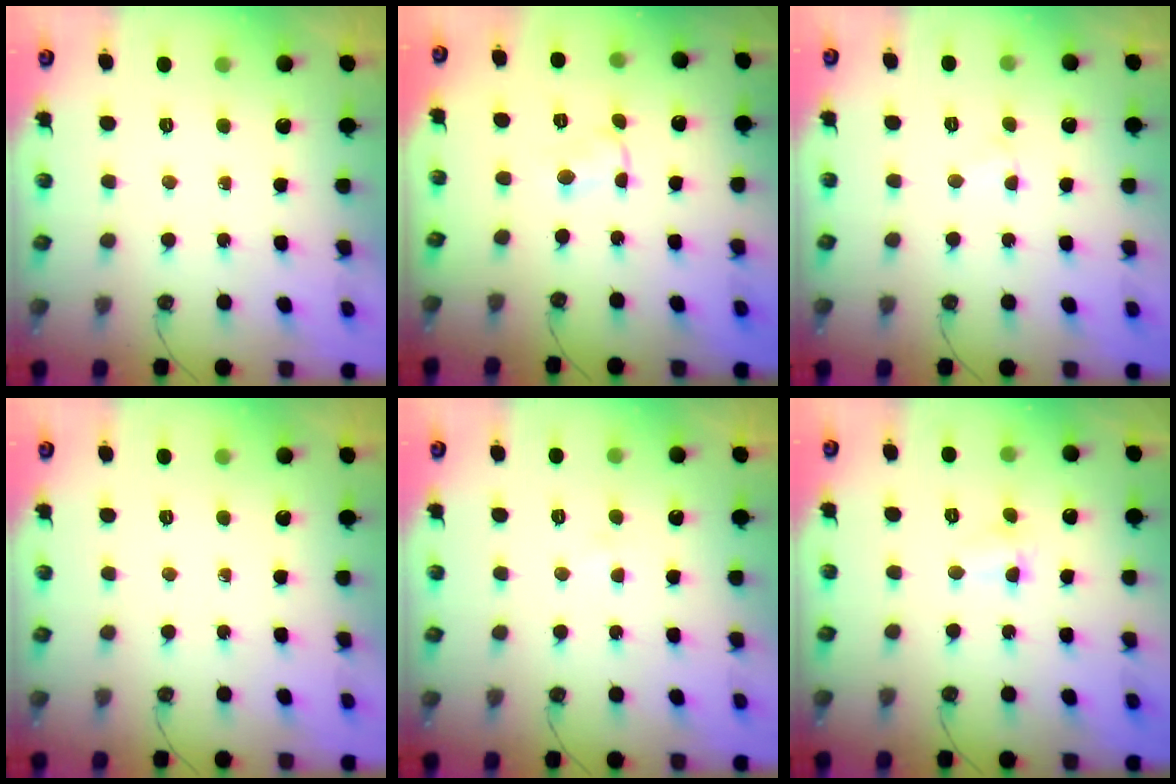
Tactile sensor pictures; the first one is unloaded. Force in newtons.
{"total": 1.0, "press": 1.0, "slide": 0.2}
{"total": 2.4, "press": 2.4, "slide": 0.5}
{"total": 0.0}
{"total": 2.1, "press": 2.1, "slide": 0.3}
{"total": 1.9, "press": 1.8, "slide": 0.5}